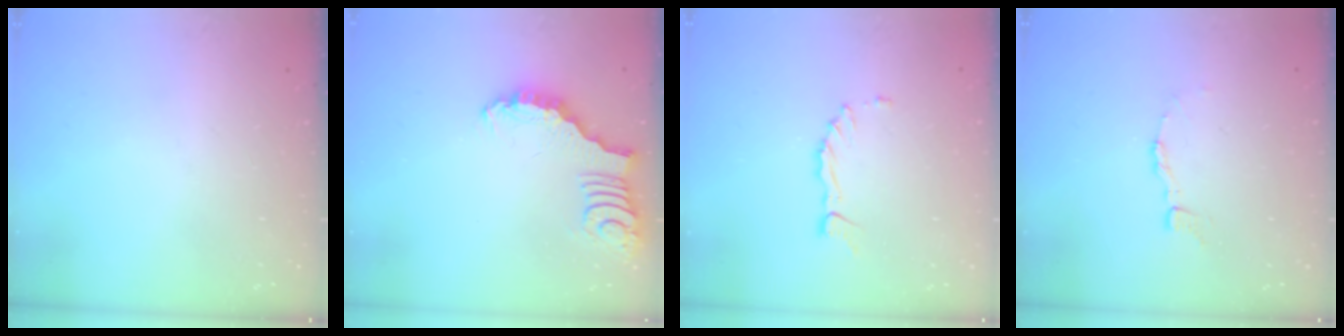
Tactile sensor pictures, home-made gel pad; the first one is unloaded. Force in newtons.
{"total": 2.2, "press": 2.2, "slide": 0.0}
{"total": 1.5, "press": 1.5, "slide": 0.4}
{"total": 3.2, "press": 3.2, "slide": 0.2}